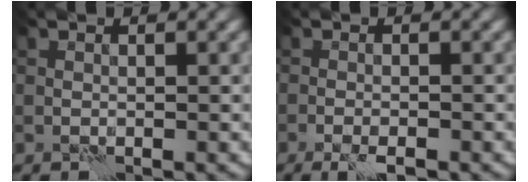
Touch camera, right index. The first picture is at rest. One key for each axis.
{"total": 2.5, "fx": -1.7, "fy": 0.6, "fz": 1.8, "tx": -0.034, "ty": 0.000, "tz": -0.029}